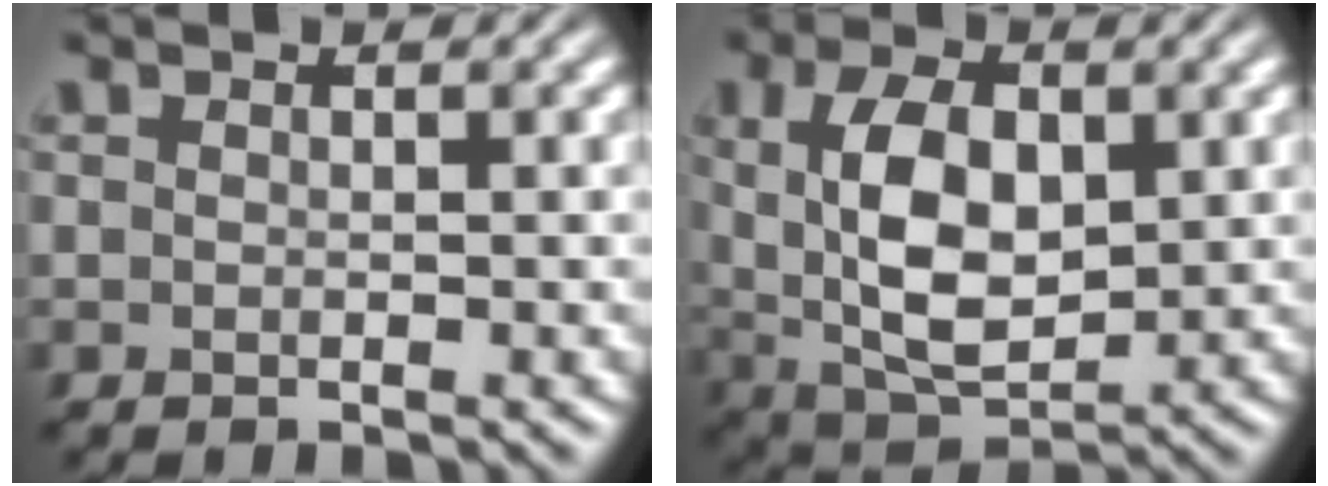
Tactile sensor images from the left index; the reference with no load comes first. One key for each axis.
{"total": 8.1, "fx": 1.1, "fy": 4.3, "fz": 6.8, "tx": -0.132, "ty": 0.004, "tz": 0.019}